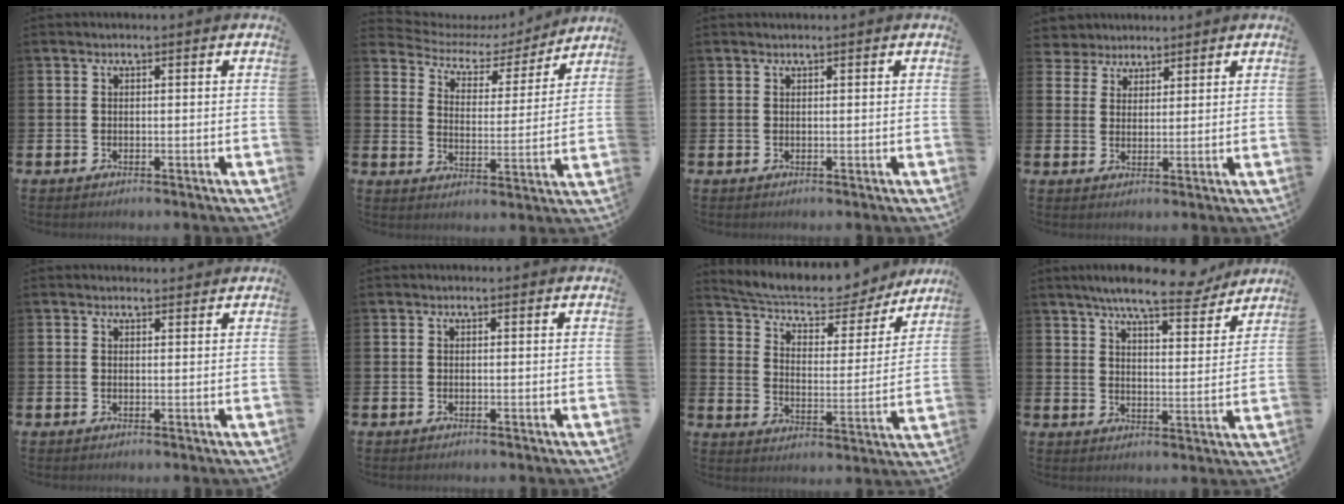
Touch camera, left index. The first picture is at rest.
{"total": 5.3, "force": [4.4, 2.8, 1.0], "torque": [-0.047, -0.035, 0.068]}
{"total": 0.0}
{"total": 3.7, "force": [3.2, 1.7, -0.6], "torque": [-0.005, -0.010, 0.057]}
{"total": 1.0, "force": [1.0, 0.2, 0.0], "torque": [0.007, -0.003, 0.017]}
{"total": 0.0}
{"total": 7.2, "force": [6.6, 2.0, 2.1], "torque": [-0.070, -0.050, 0.110]}
{"total": 8.7, "force": [7.7, 1.0, 3.9], "torque": [-0.076, -0.039, 0.133]}